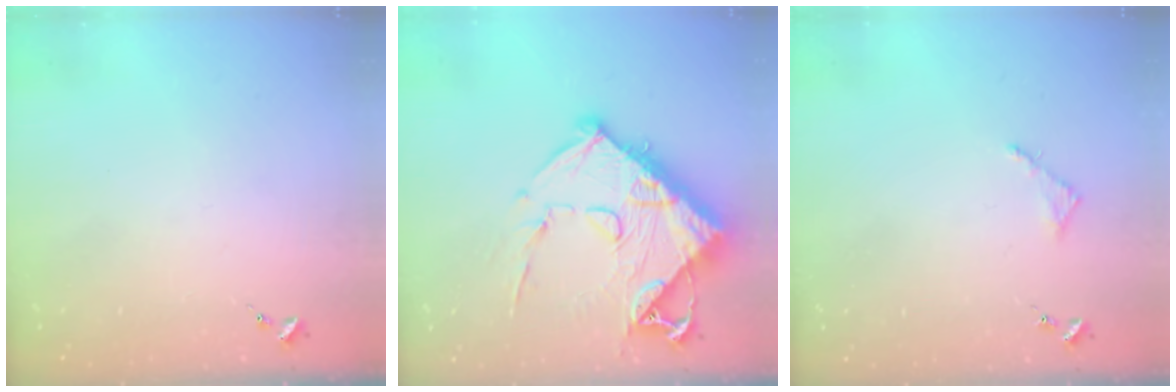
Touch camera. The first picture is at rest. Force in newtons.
{"total": 17.9, "press": 17.8, "slide": 2.0}
{"total": 2.8, "press": 2.7, "slide": 0.3}